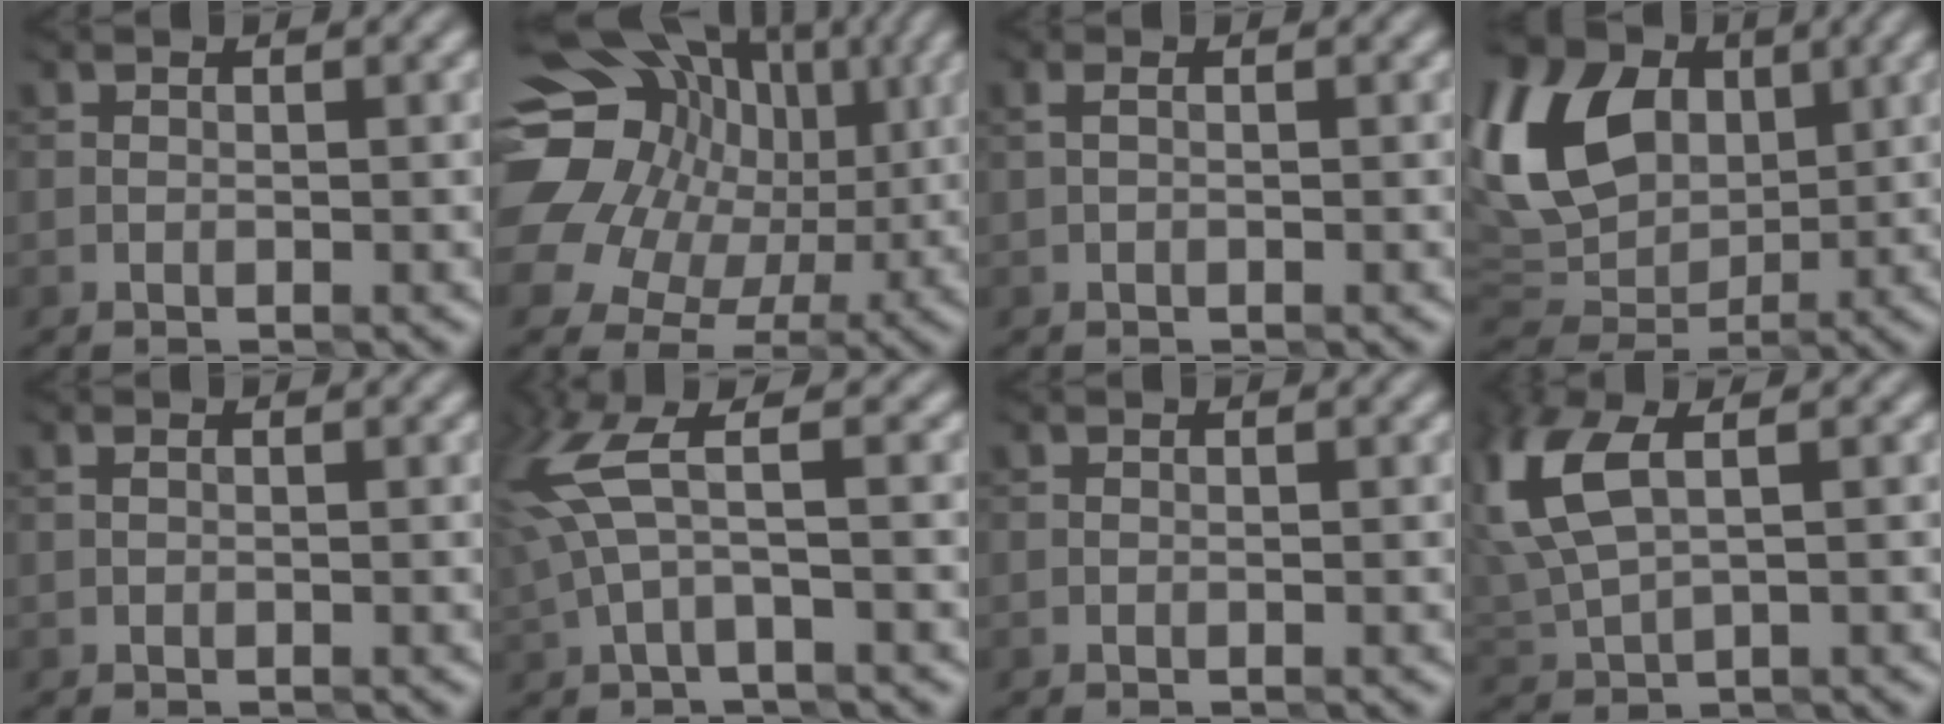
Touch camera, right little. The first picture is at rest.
{"total": 17.5, "force": [2.8, 15.5, 7.7], "torque": [-0.170, 0.040, 0.026]}
{"total": 0.6, "force": [0.0, 0.2, 0.5], "torque": [-0.012, 0.001, -0.001]}
{"total": 12.6, "force": [3.3, 9.2, 8.0], "torque": [-0.166, 0.010, 0.056]}
{"total": 0.0}
{"total": 4.9, "force": [1.4, 1.6, 4.4], "torque": [-0.114, 0.010, 0.025]}
{"total": 0.0}
{"total": 7.5, "force": [2.8, 3.7, 5.9], "torque": [-0.163, 0.012, 0.056]}